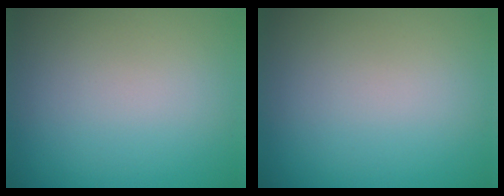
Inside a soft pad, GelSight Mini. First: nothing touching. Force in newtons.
{"total": 0.0}